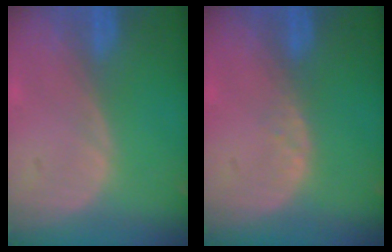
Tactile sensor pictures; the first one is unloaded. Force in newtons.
{"total": 1.0, "press": 1.0, "slide": 0.2}